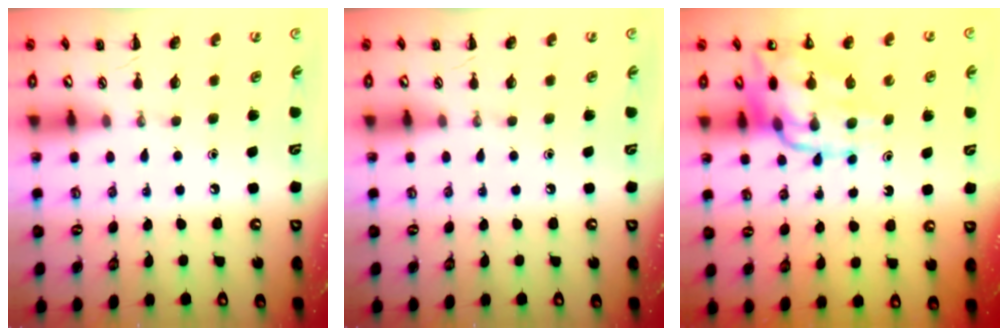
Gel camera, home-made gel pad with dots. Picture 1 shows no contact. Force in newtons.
{"total": 0.0}
{"total": 14.7, "press": 14.3, "slide": 3.5}